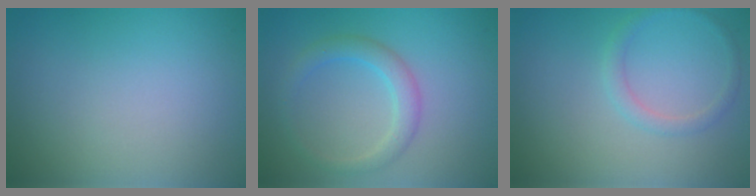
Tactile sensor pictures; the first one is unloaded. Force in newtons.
{"total": 2.5, "press": 2.5, "slide": 0.0}
{"total": 1.3, "press": 1.3, "slide": 0.1}